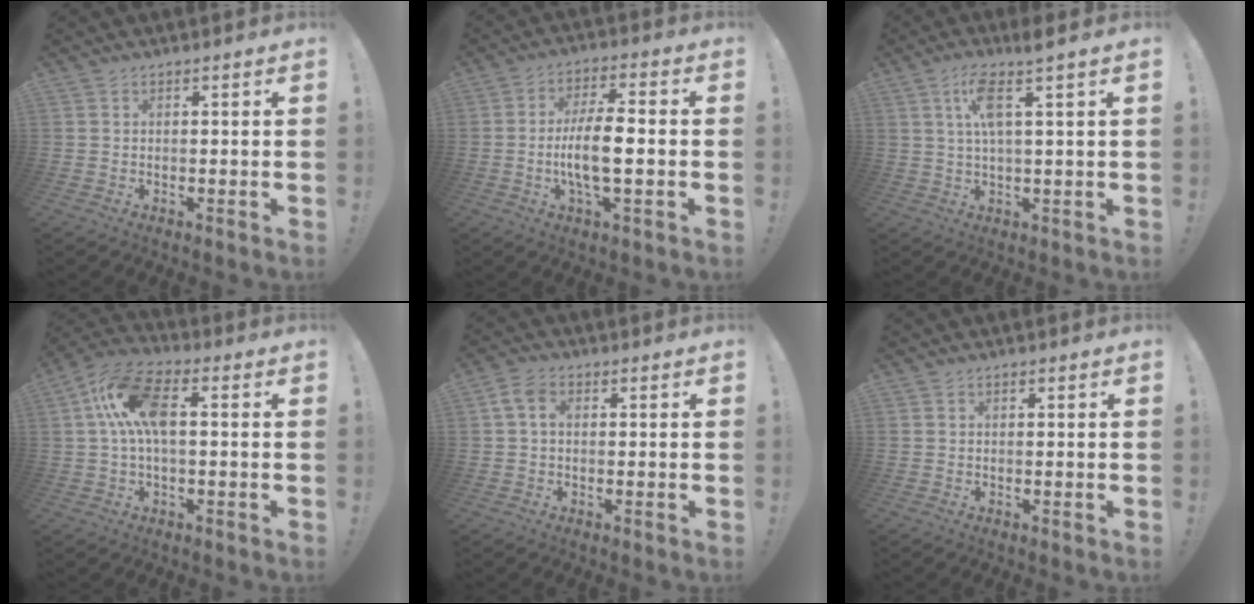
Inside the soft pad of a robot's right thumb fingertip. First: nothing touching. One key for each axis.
{"total": 11.0, "fx": -1.9, "fy": 3.1, "fz": 10.4, "tx": -0.197, "ty": 0.000, "tz": -0.041}
{"total": 8.3, "fx": 3.4, "fy": 0.7, "fz": 7.5, "tx": -0.131, "ty": -0.005, "tz": 0.054}
{"total": 13.2, "fx": 1.4, "fy": 6.5, "fz": 11.4, "tx": -0.202, "ty": 0.011, "tz": 0.025}
{"total": 5.2, "fx": 0.8, "fy": 3.5, "fz": 3.8, "tx": -0.088, "ty": 0.014, "tz": 0.019}
{"total": 0.0}